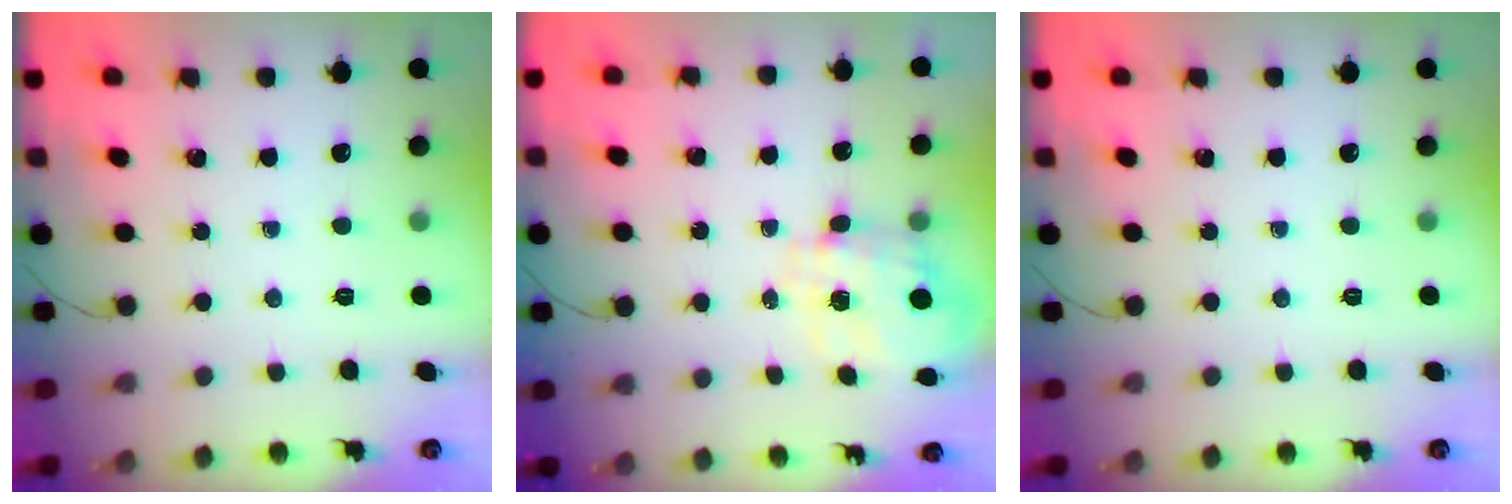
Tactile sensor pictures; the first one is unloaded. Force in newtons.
{"total": 3.4, "press": 3.3, "slide": 1.0}
{"total": 0.0}